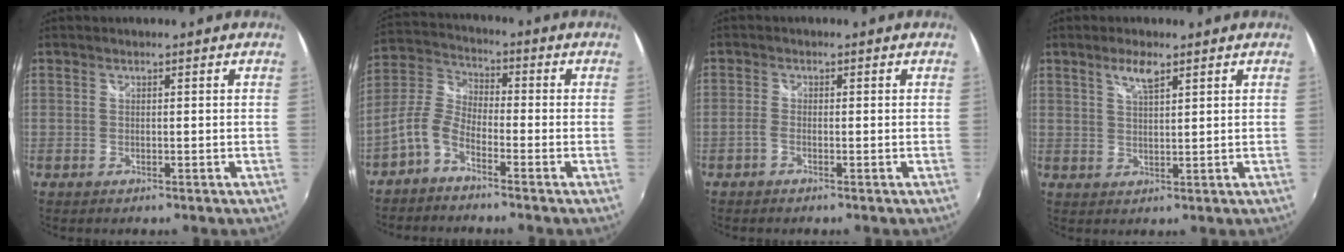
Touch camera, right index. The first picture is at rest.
{"total": 6.0, "force": [-3.8, 2.8, 3.7], "torque": [-0.091, 0.018, -0.087]}
{"total": 1.1, "force": [-0.8, 0.3, 0.7], "torque": [-0.022, 0.001, -0.022]}
{"total": 3.8, "force": [2.4, 1.0, 2.7], "torque": [-0.048, 0.003, 0.044]}